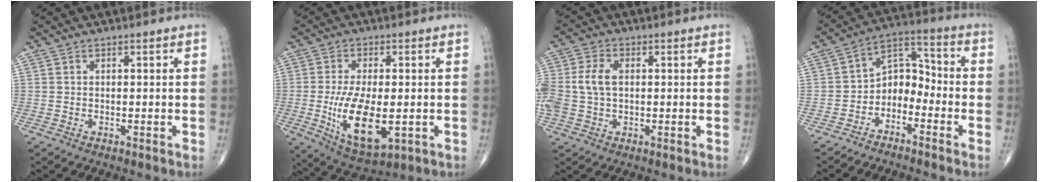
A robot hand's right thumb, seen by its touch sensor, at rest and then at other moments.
{"total": 13.4, "force": [-2.4, 6.0, 11.7], "torque": [-0.206, -0.018, -0.028]}
{"total": 8.2, "force": [0.3, 5.5, 6.1], "torque": [-0.151, 0.017, 0.008]}
{"total": 7.7, "force": [-3.8, 5.3, 4.1], "torque": [-0.041, 0.064, -0.082]}